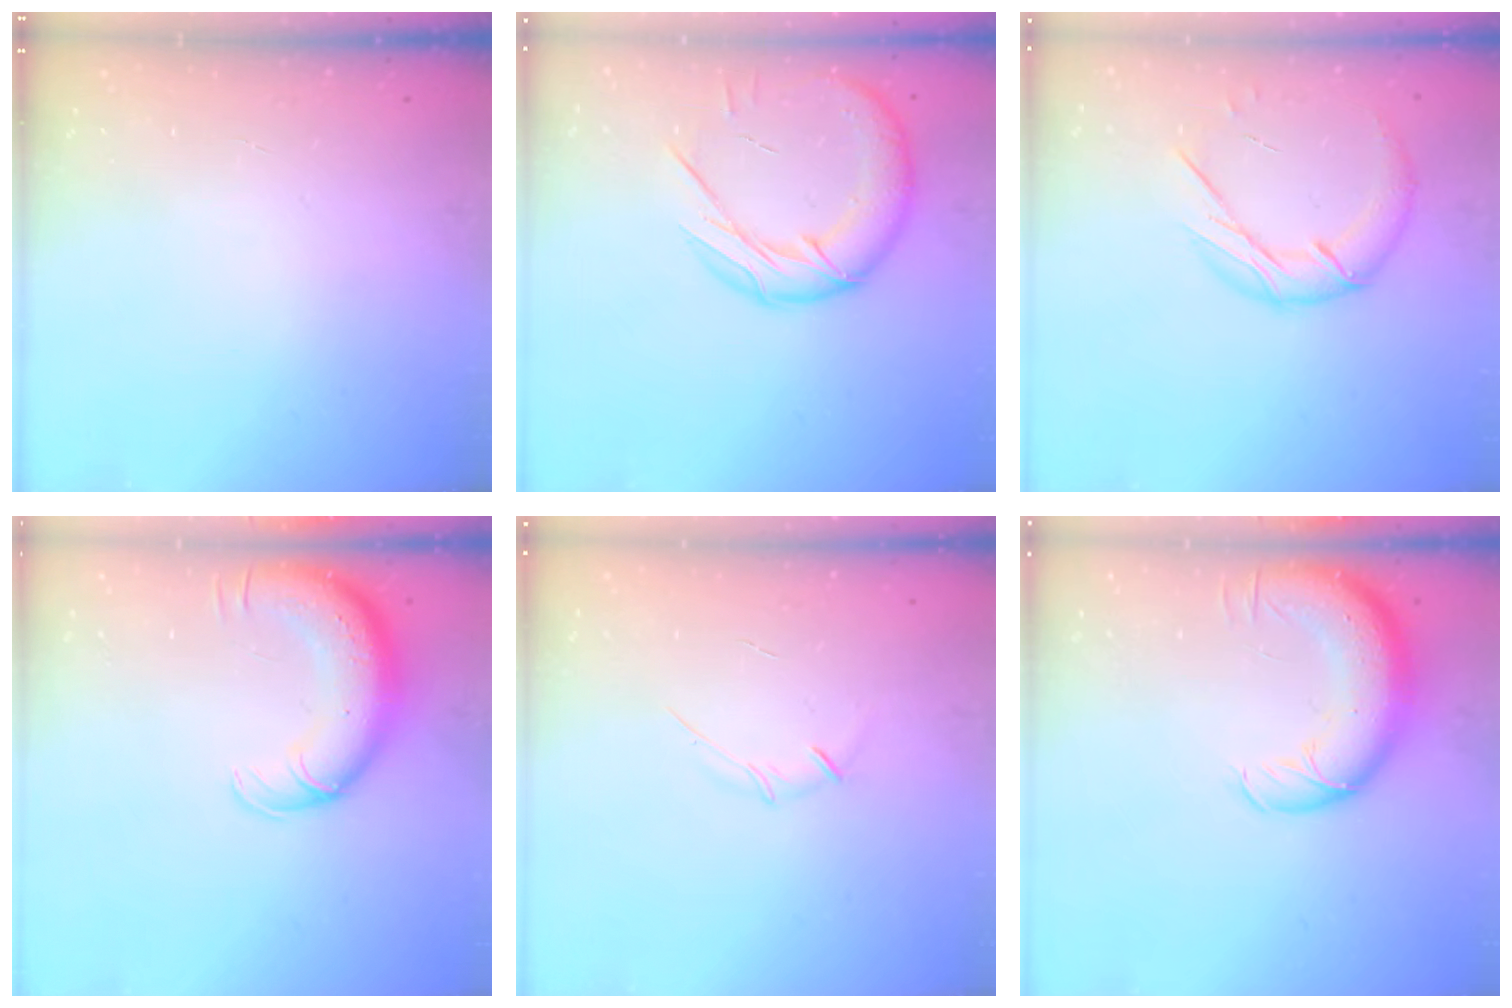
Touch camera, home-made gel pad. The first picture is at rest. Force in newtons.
{"total": 18.4, "press": 18.2, "slide": 2.8}
{"total": 13.0, "press": 12.9, "slide": 1.2}
{"total": 14.4, "press": 14.0, "slide": 3.4}
{"total": 3.5, "press": 3.4, "slide": 0.8}
{"total": 14.5, "press": 14.1, "slide": 3.5}